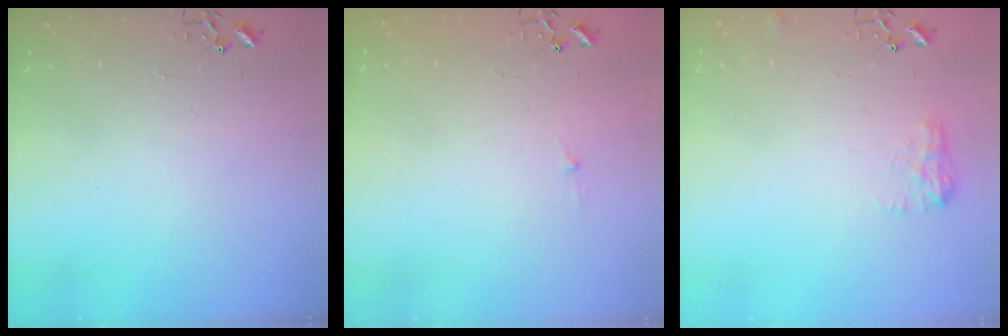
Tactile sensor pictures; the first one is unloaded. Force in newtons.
{"total": 2.6, "press": 2.5, "slide": 0.4}
{"total": 8.3, "press": 8.2, "slide": 0.3}